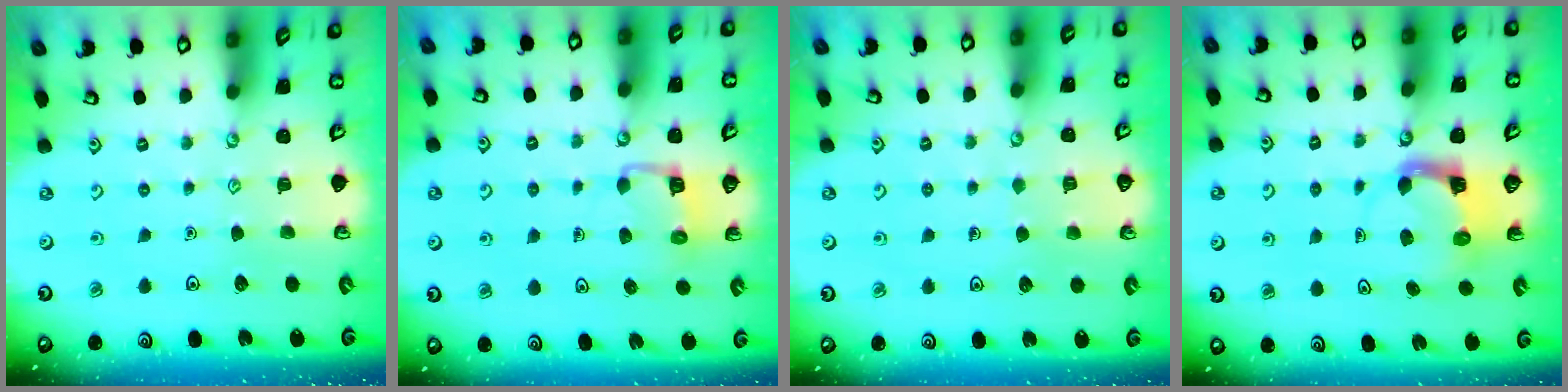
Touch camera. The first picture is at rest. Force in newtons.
{"total": 3.9, "press": 3.9, "slide": 0.2}
{"total": 4.3, "press": 4.3, "slide": 0.3}
{"total": 3.9, "press": 3.9, "slide": 0.4}